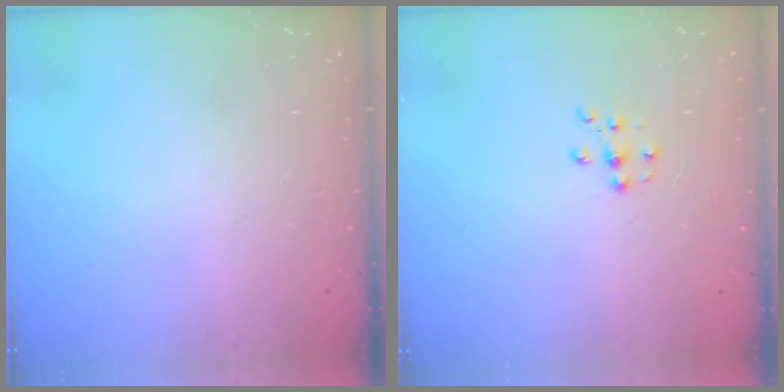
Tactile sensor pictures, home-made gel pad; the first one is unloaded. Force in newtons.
{"total": 6.3, "press": 6.3, "slide": 0.9}